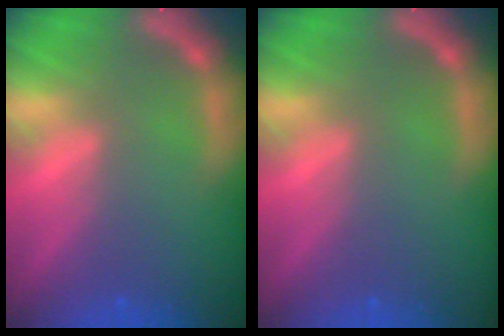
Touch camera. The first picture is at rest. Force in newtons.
{"total": 0.0}